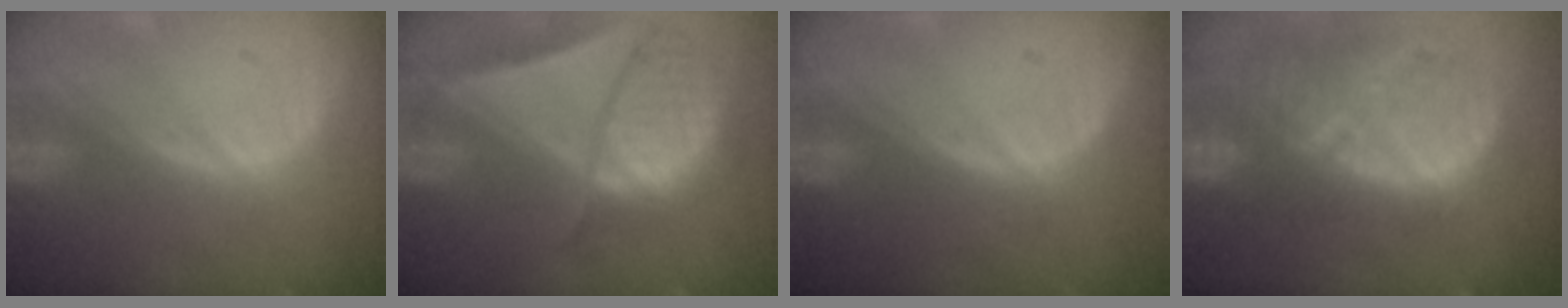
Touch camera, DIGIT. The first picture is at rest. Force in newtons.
{"total": 10.0, "press": 8.3, "slide": 5.4}
{"total": 0.0}
{"total": 12.8, "press": 11.3, "slide": 6.0}